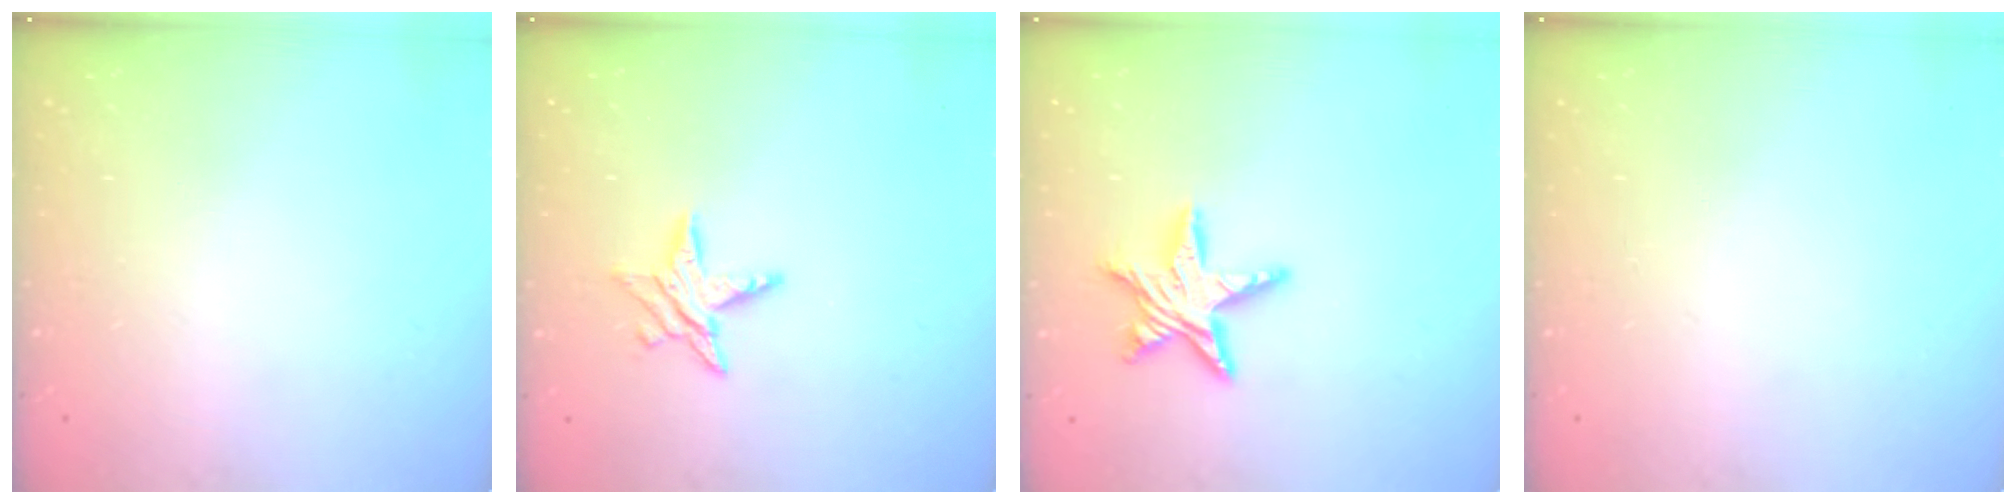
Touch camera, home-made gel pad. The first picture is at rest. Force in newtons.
{"total": 5.9, "press": 5.9, "slide": 0.1}
{"total": 10.5, "press": 10.5, "slide": 0.8}
{"total": 0.0}